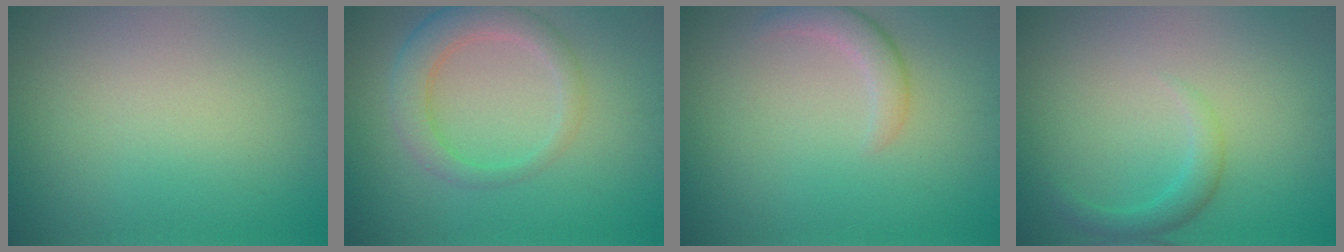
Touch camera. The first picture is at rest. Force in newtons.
{"total": 3.8, "press": 3.8, "slide": 0.1}
{"total": 2.1, "press": 2.1, "slide": 0.1}
{"total": 1.9, "press": 1.9, "slide": 0.1}